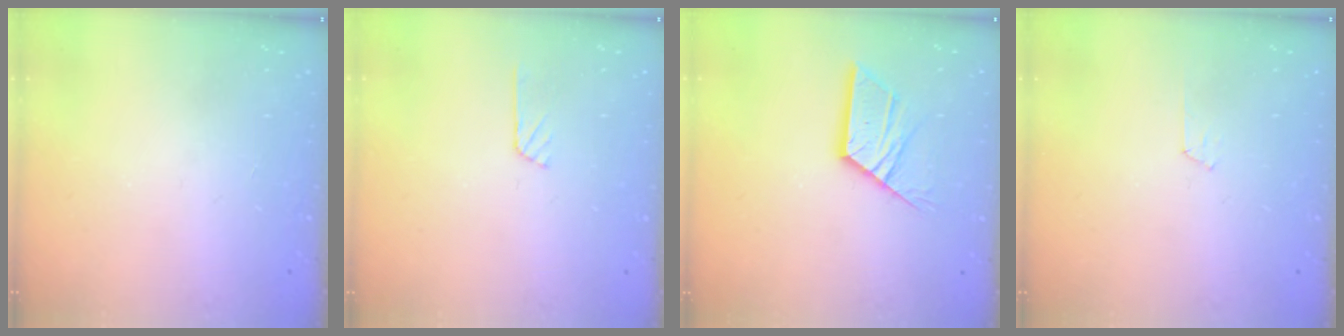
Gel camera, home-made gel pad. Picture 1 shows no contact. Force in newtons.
{"total": 3.3, "press": 3.3, "slide": 0.3}
{"total": 11.7, "press": 11.7, "slide": 1.0}
{"total": 3.5, "press": 3.4, "slide": 0.4}